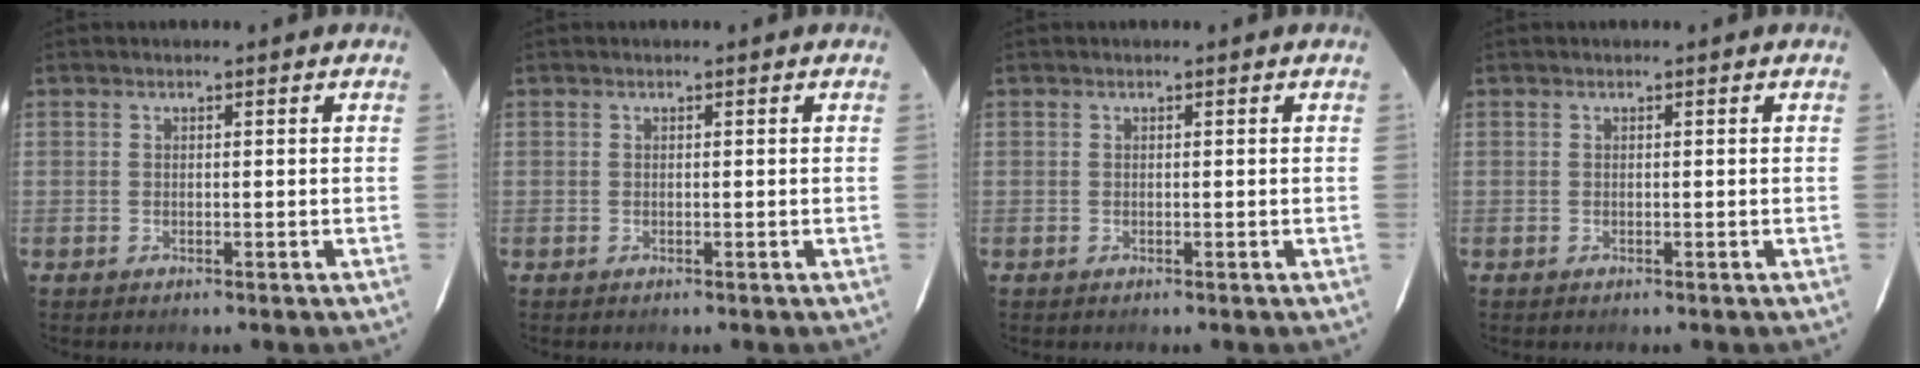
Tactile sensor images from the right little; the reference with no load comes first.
{"total": 0.0}
{"total": 0.0}
{"total": 0.0}